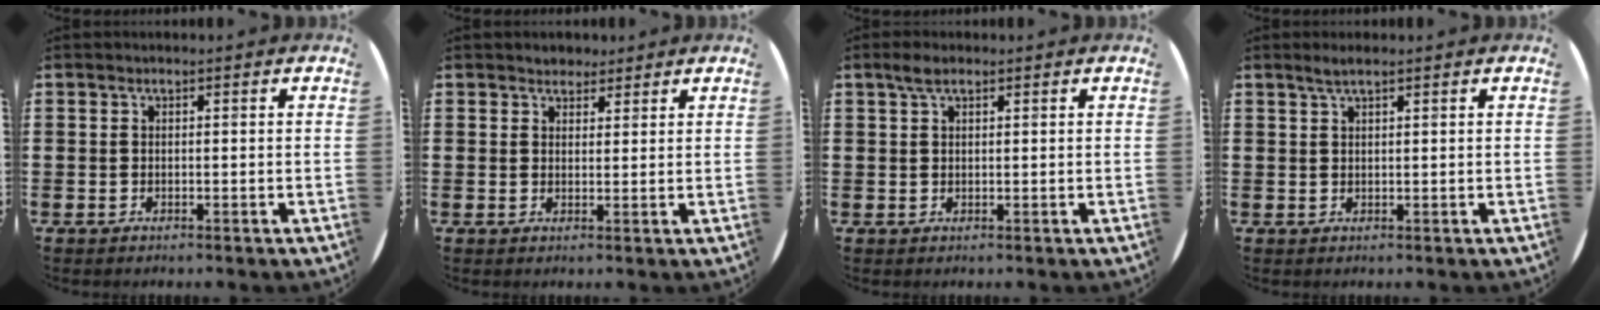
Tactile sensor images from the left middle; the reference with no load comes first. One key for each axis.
{"total": 2.0, "fx": 1.9, "fy": 0.8, "fz": 0.0, "tx": 0.005, "ty": 0.001, "tz": 0.035}
{"total": 2.1, "fx": 1.4, "fy": 1.0, "fz": 1.2, "tx": -0.019, "ty": 0.002, "tz": 0.023}
{"total": 1.6, "fx": 1.2, "fy": 0.0, "fz": 1.1, "tx": -0.021, "ty": 0.003, "tz": 0.022}